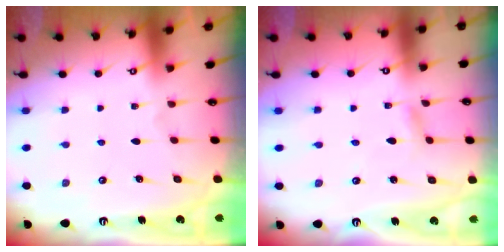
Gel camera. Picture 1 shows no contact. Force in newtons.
{"total": 2.7, "press": 2.7, "slide": 0.4}